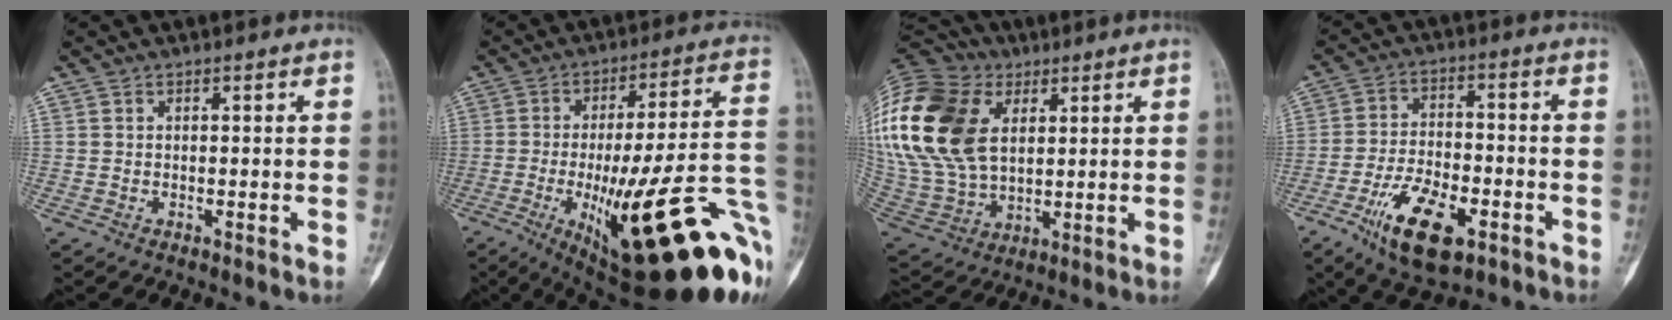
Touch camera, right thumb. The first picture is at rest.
{"total": 33.0, "force": [-10.6, 8.5, 30.1], "torque": [-0.357, 0.017, -0.141]}
{"total": 29.3, "force": [8.7, 19.7, 19.9], "torque": [-0.469, 0.024, 0.176]}
{"total": 13.6, "force": [-6.7, 6.3, 10.1], "torque": [-0.167, 0.022, -0.111]}